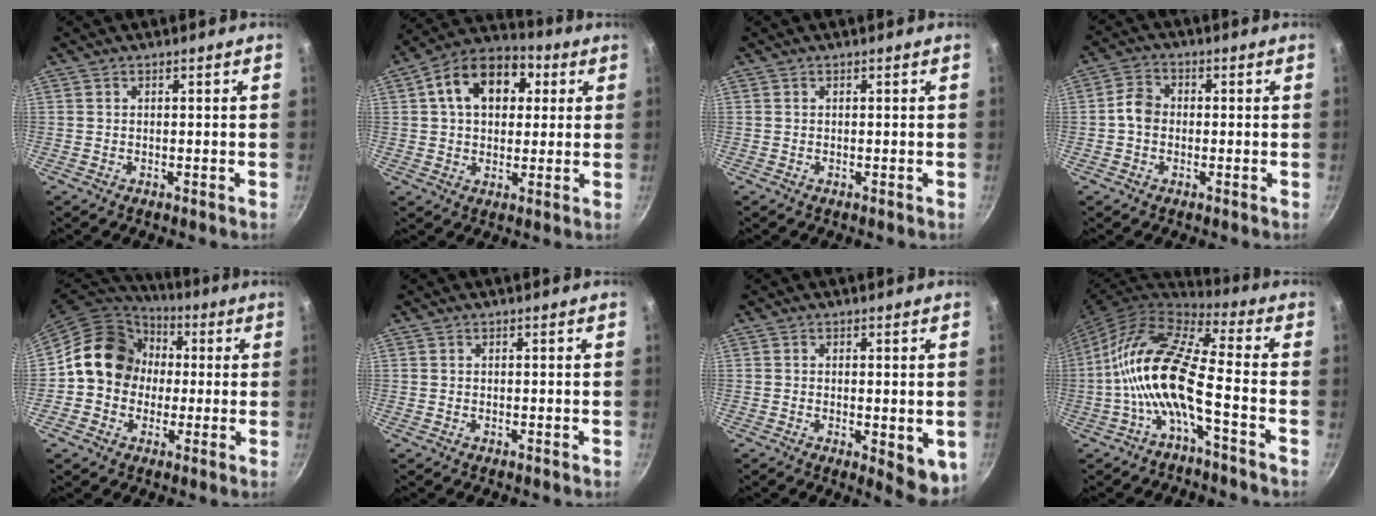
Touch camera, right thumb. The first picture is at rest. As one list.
[{"total": 15.0, "force": [4.0, 10.5, 9.9], "torque": [-0.136, 0.019, 0.045]}, {"total": 0.0}, {"total": 4.4, "force": [-0.5, 3.6, 2.5], "torque": [-0.032, 0.017, -0.021]}, {"total": 14.2, "force": [1.1, 12.3, 7.0], "torque": [-0.075, 0.029, 0.002]}, {"total": 0.0}, {"total": 7.1, "force": [-1.2, 2.7, 6.4], "torque": [-0.072, -0.010, -0.012]}, {"total": 14.7, "force": [-3.8, 4.5, 13.5], "torque": [-0.272, 0.045, -0.086]}]